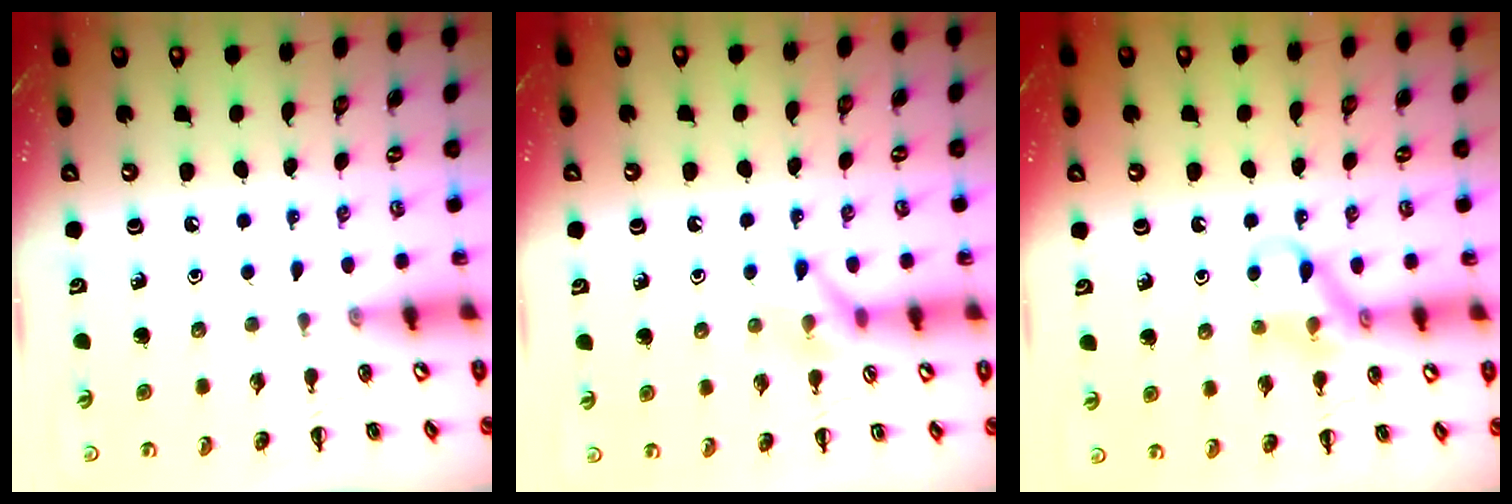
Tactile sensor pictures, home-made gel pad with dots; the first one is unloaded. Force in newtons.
{"total": 7.2, "press": 7.2, "slide": 0.1}
{"total": 10.5, "press": 10.4, "slide": 1.2}